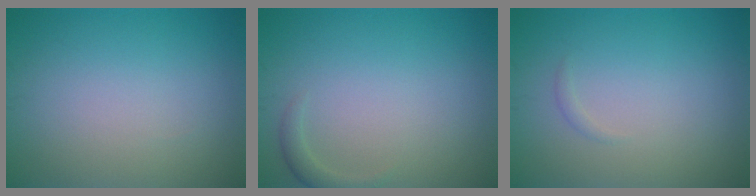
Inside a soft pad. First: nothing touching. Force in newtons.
{"total": 1.2, "press": 1.2, "slide": 0.1}
{"total": 0.5, "press": 0.5, "slide": 0.0}